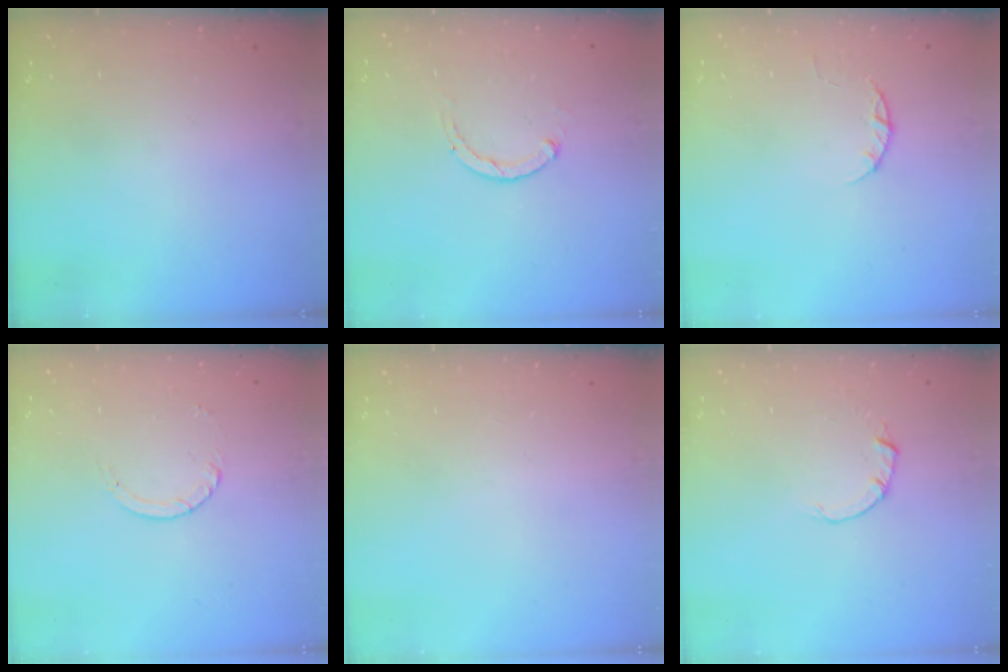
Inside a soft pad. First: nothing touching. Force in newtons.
{"total": 1.8, "press": 1.7, "slide": 0.5}
{"total": 2.4, "press": 2.3, "slide": 0.4}
{"total": 2.5, "press": 2.4, "slide": 0.2}
{"total": 0.0}
{"total": 2.0, "press": 2.0, "slide": 0.3}